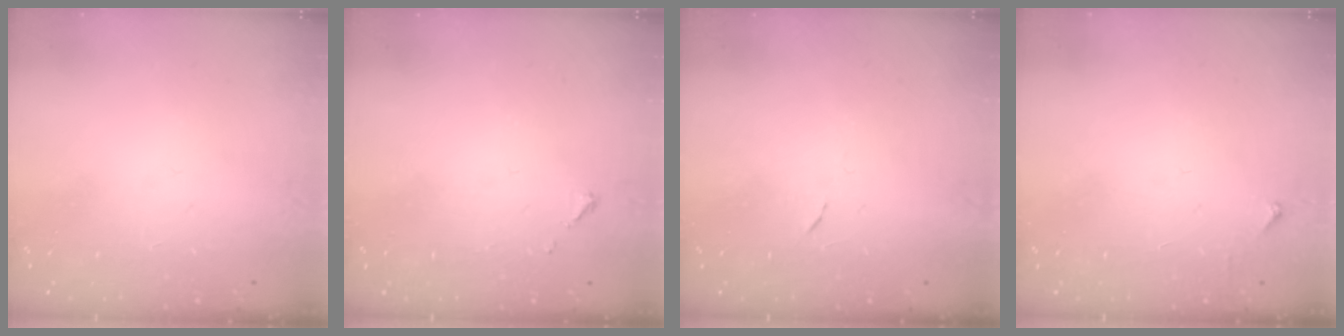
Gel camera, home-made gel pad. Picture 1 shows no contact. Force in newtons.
{"total": 2.6, "press": 2.6, "slide": 0.3}
{"total": 3.5, "press": 3.3, "slide": 1.2}
{"total": 3.5, "press": 3.4, "slide": 0.4}